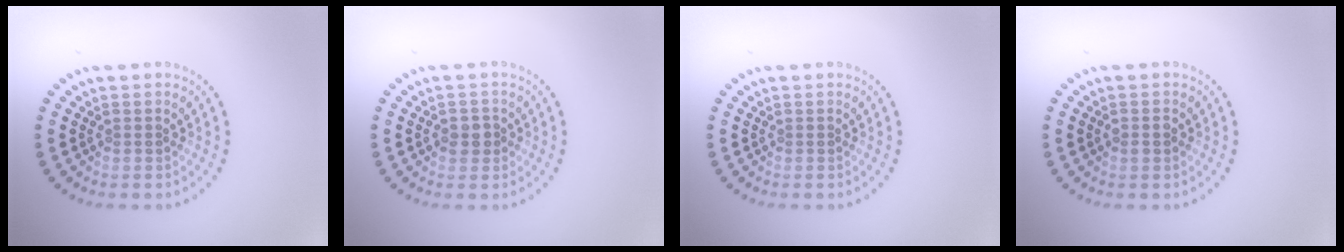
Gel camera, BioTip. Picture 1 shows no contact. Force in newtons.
{"total": 1.7, "press": 1.7, "slide": 0.3}
{"total": 0.0}
{"total": 1.2, "press": 1.2, "slide": 0.1}